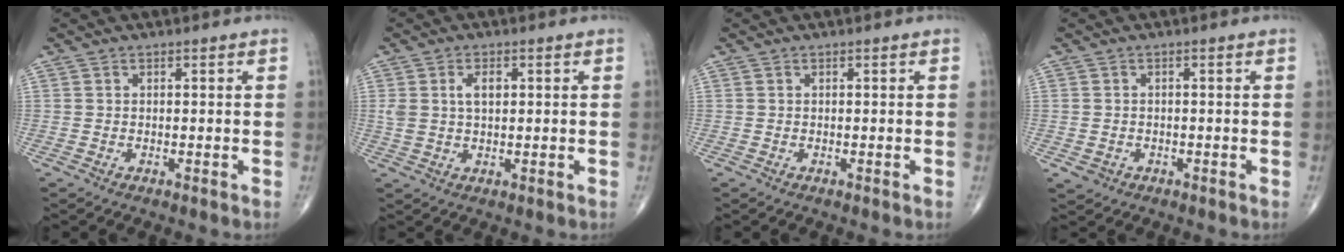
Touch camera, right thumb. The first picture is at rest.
{"total": 4.3, "force": [1.2, 2.3, 3.4], "torque": [-0.068, 0.005, 0.026]}
{"total": 0.0}
{"total": 1.9, "force": [-0.7, 1.7, 0.5], "torque": [-0.002, 0.004, -0.006]}